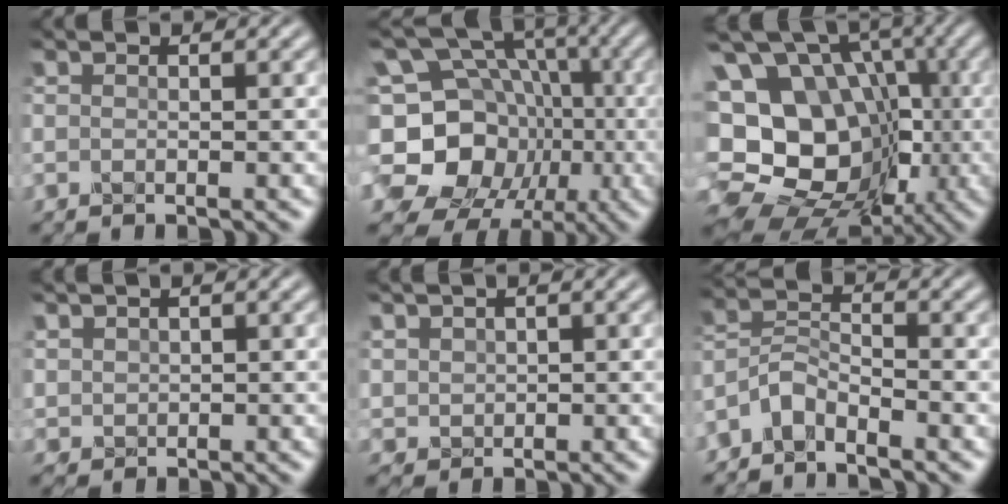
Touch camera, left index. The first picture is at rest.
{"total": 15.7, "force": [-3.5, 13.5, 7.1], "torque": [-0.162, 0.021, -0.076]}
{"total": 20.6, "force": [0.1, 17.1, 11.4], "torque": [-0.209, 0.025, 0.003]}
{"total": 1.0, "force": [0.7, 0.6, -0.1], "torque": [-0.002, -0.002, 0.017]}
{"total": 1.2, "force": [0.7, 0.9, 0.0], "torque": [-0.004, -0.002, 0.018]}
{"total": 2.6, "force": [-2.2, 0.6, 1.1], "torque": [-0.026, 0.010, -0.056]}